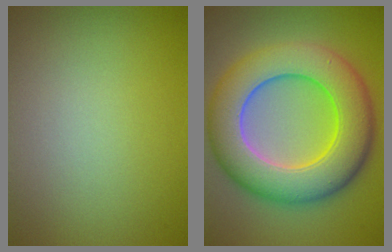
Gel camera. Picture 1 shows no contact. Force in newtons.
{"total": 10.8, "press": 10.8, "slide": 0.6}